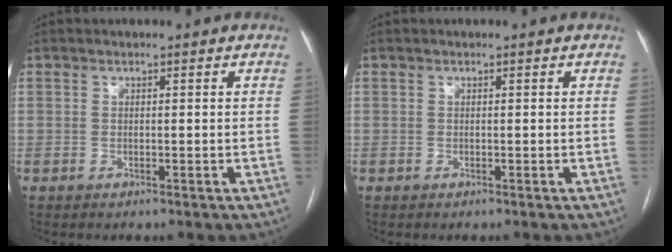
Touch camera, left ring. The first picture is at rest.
{"total": 0.0}